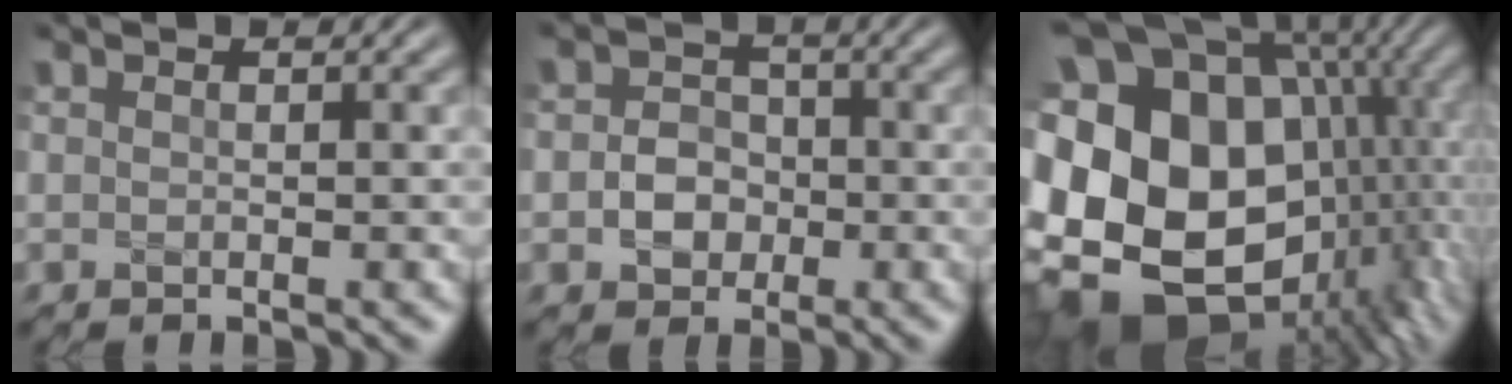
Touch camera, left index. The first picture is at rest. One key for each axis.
{"total": 2.9, "fx": -0.6, "fy": 2.5, "fz": 1.4, "tx": -0.005, "ty": 0.000, "tz": -0.017}
{"total": 22.7, "fx": -1.3, "fy": 17.5, "fz": 14.4, "tx": -0.279, "ty": 0.019, "tz": -0.039}